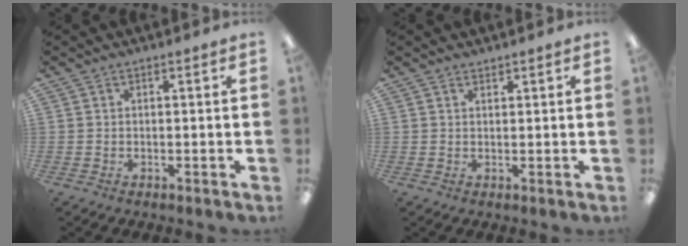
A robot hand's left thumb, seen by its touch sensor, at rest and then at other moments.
{"total": 1.0, "force": [0.9, 0.2, 0.0], "torque": [-0.001, -0.001, 0.018]}